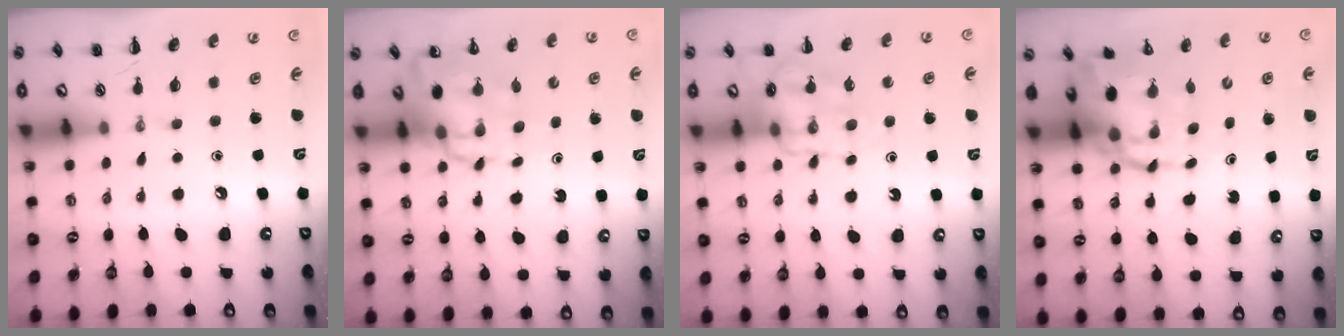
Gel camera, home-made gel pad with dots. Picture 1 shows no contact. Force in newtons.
{"total": 9.9, "press": 9.5, "slide": 2.8}
{"total": 12.0, "press": 11.7, "slide": 2.4}
{"total": 9.7, "press": 9.3, "slide": 2.6}